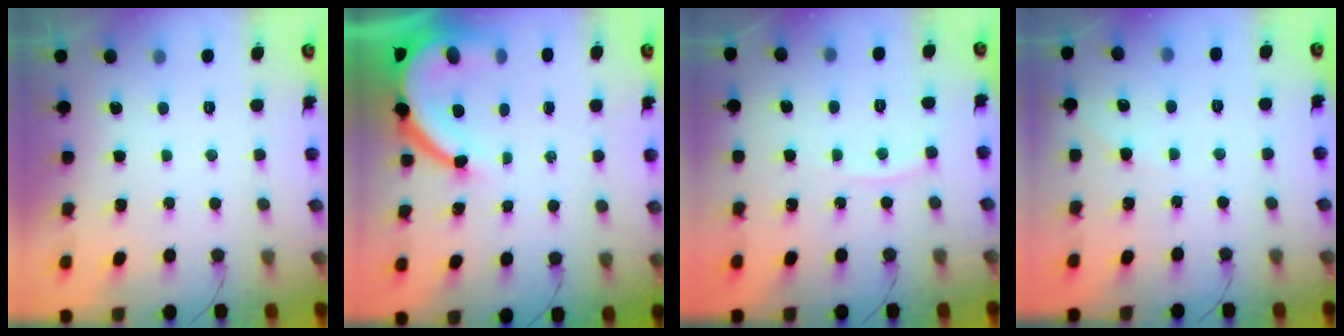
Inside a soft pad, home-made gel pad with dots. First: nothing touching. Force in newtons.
{"total": 12.3, "press": 12.2, "slide": 1.4}
{"total": 3.0, "press": 3.0, "slide": 0.4}
{"total": 3.3, "press": 3.3, "slide": 0.6}